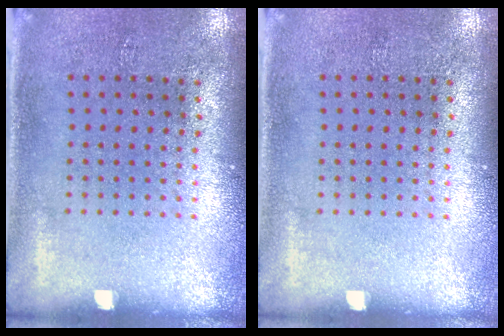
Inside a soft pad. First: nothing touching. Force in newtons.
{"total": 0.0}